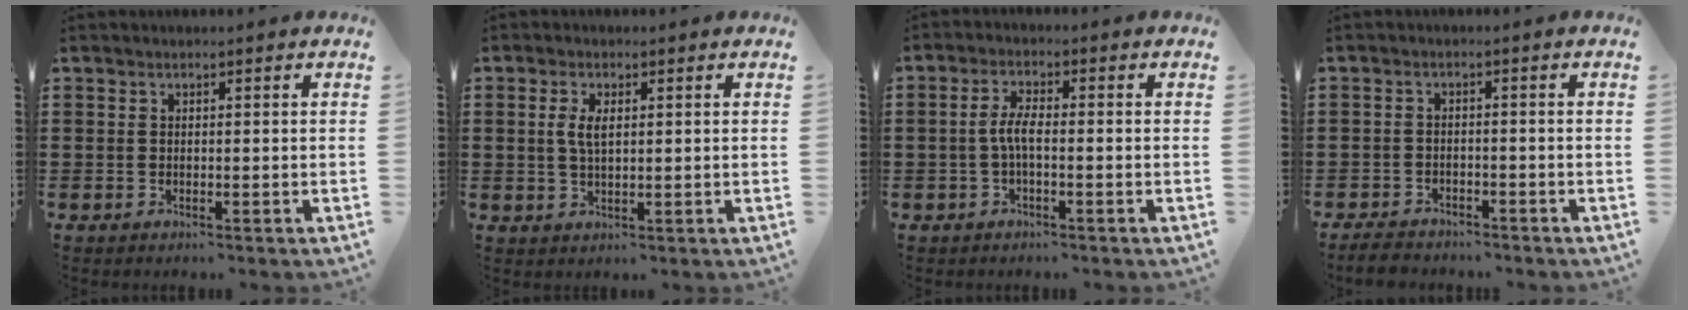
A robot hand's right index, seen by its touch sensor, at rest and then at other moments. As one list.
[{"total": 3.3, "force": [0.6, 1.4, 3.0], "torque": [-0.061, 0.008, 0.010]}, {"total": 3.7, "force": [-0.8, 1.0, 3.4], "torque": [-0.085, -0.004, -0.023]}, {"total": 2.8, "force": [-2.7, 0.7, 0.4], "torque": [-0.020, 0.000, -0.058]}]